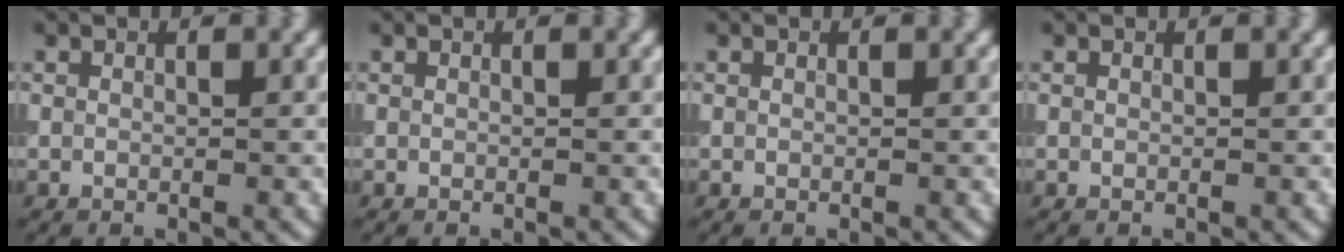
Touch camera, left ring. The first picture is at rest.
{"total": 0.0}
{"total": 0.0}
{"total": 0.0}